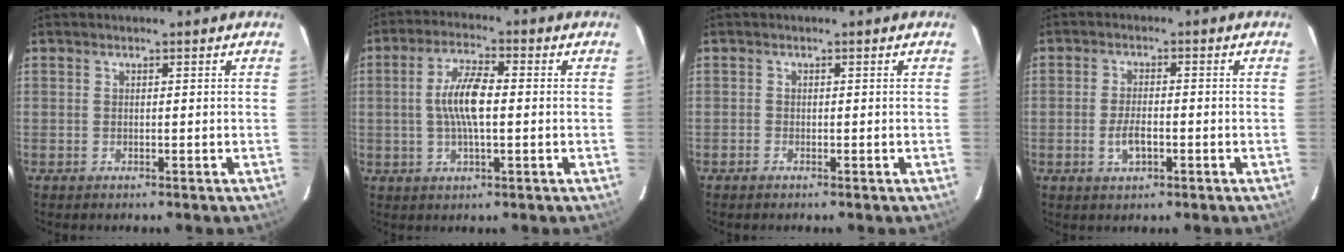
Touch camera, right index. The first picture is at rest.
{"total": 7.7, "force": [-0.1, 2.3, 7.3], "torque": [-0.143, 0.008, -0.002]}
{"total": 0.7, "force": [-0.6, 0.3, 0.1], "torque": [-0.003, 0.002, -0.014]}
{"total": 4.2, "force": [-1.5, 1.9, 3.4], "torque": [-0.070, -0.003, -0.025]}